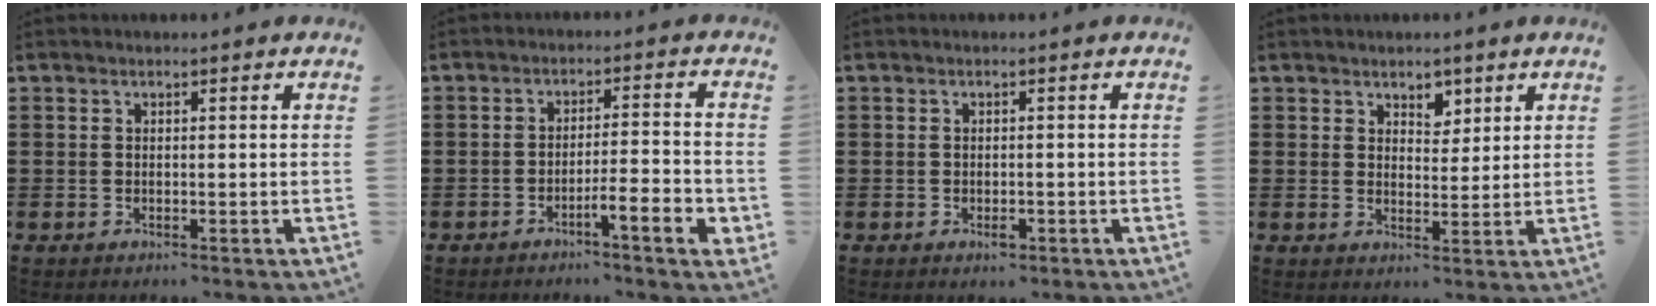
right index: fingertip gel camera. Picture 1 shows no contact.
{"total": 5.8, "force": [-3.4, 0.5, 4.7], "torque": [-0.073, -0.002, -0.059]}
{"total": 1.4, "force": [-0.7, 0.7, 1.0], "torque": [-0.019, 0.000, -0.012]}
{"total": 3.4, "force": [2.5, 2.1, 0.9], "torque": [-0.011, 0.006, 0.042]}